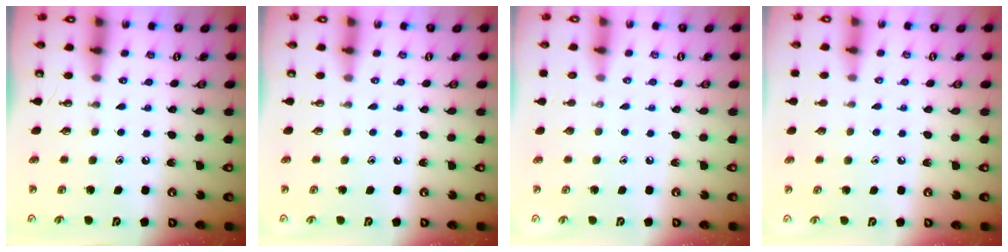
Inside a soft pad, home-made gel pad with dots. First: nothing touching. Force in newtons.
{"total": 0.0}
{"total": 0.0}
{"total": 3.8, "press": 3.8, "slide": 0.3}